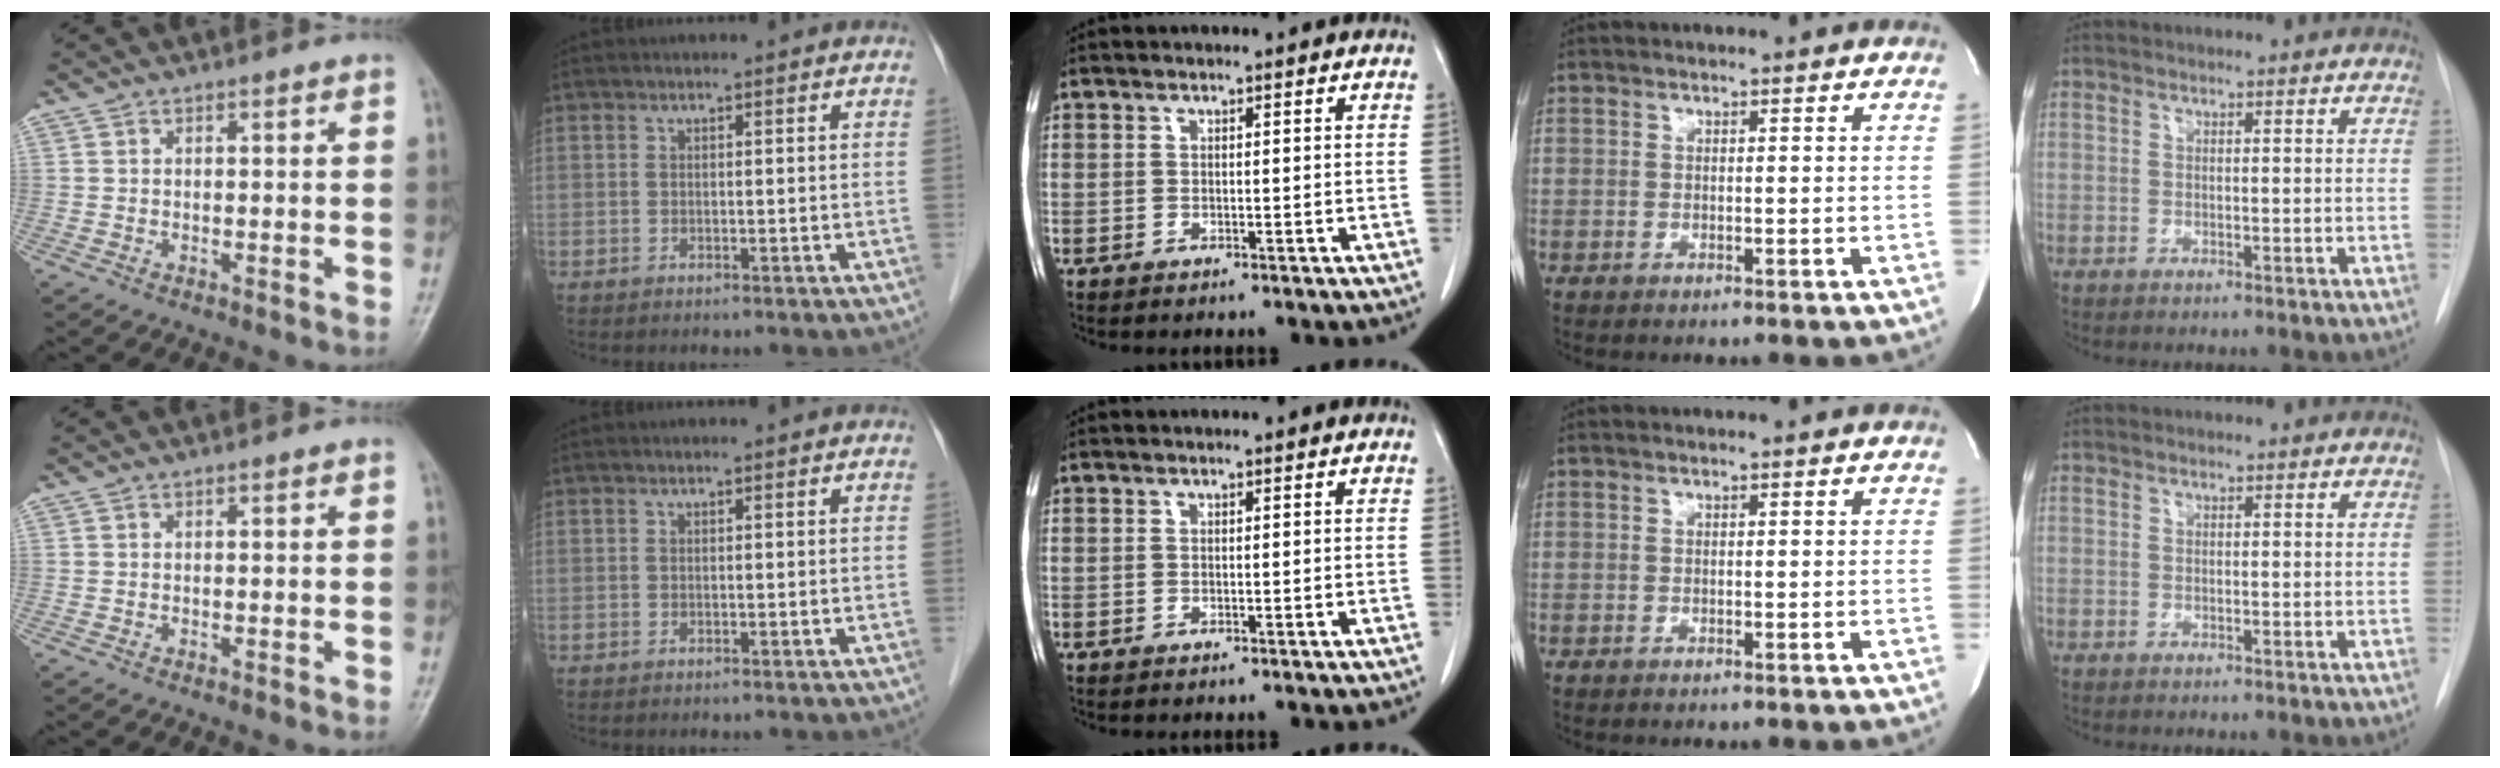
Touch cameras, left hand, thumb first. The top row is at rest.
{}